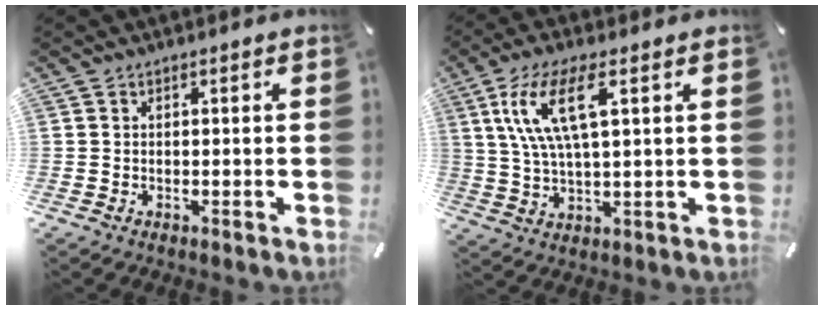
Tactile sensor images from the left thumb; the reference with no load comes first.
{"total": 12.0, "force": [4.7, 3.7, 10.4], "torque": [-0.229, 0.001, 0.078]}